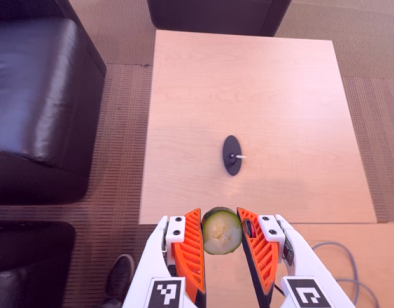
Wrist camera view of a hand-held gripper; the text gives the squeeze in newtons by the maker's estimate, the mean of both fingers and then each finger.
{"total": 9.7, "left": 10.0, "right": 9.3}